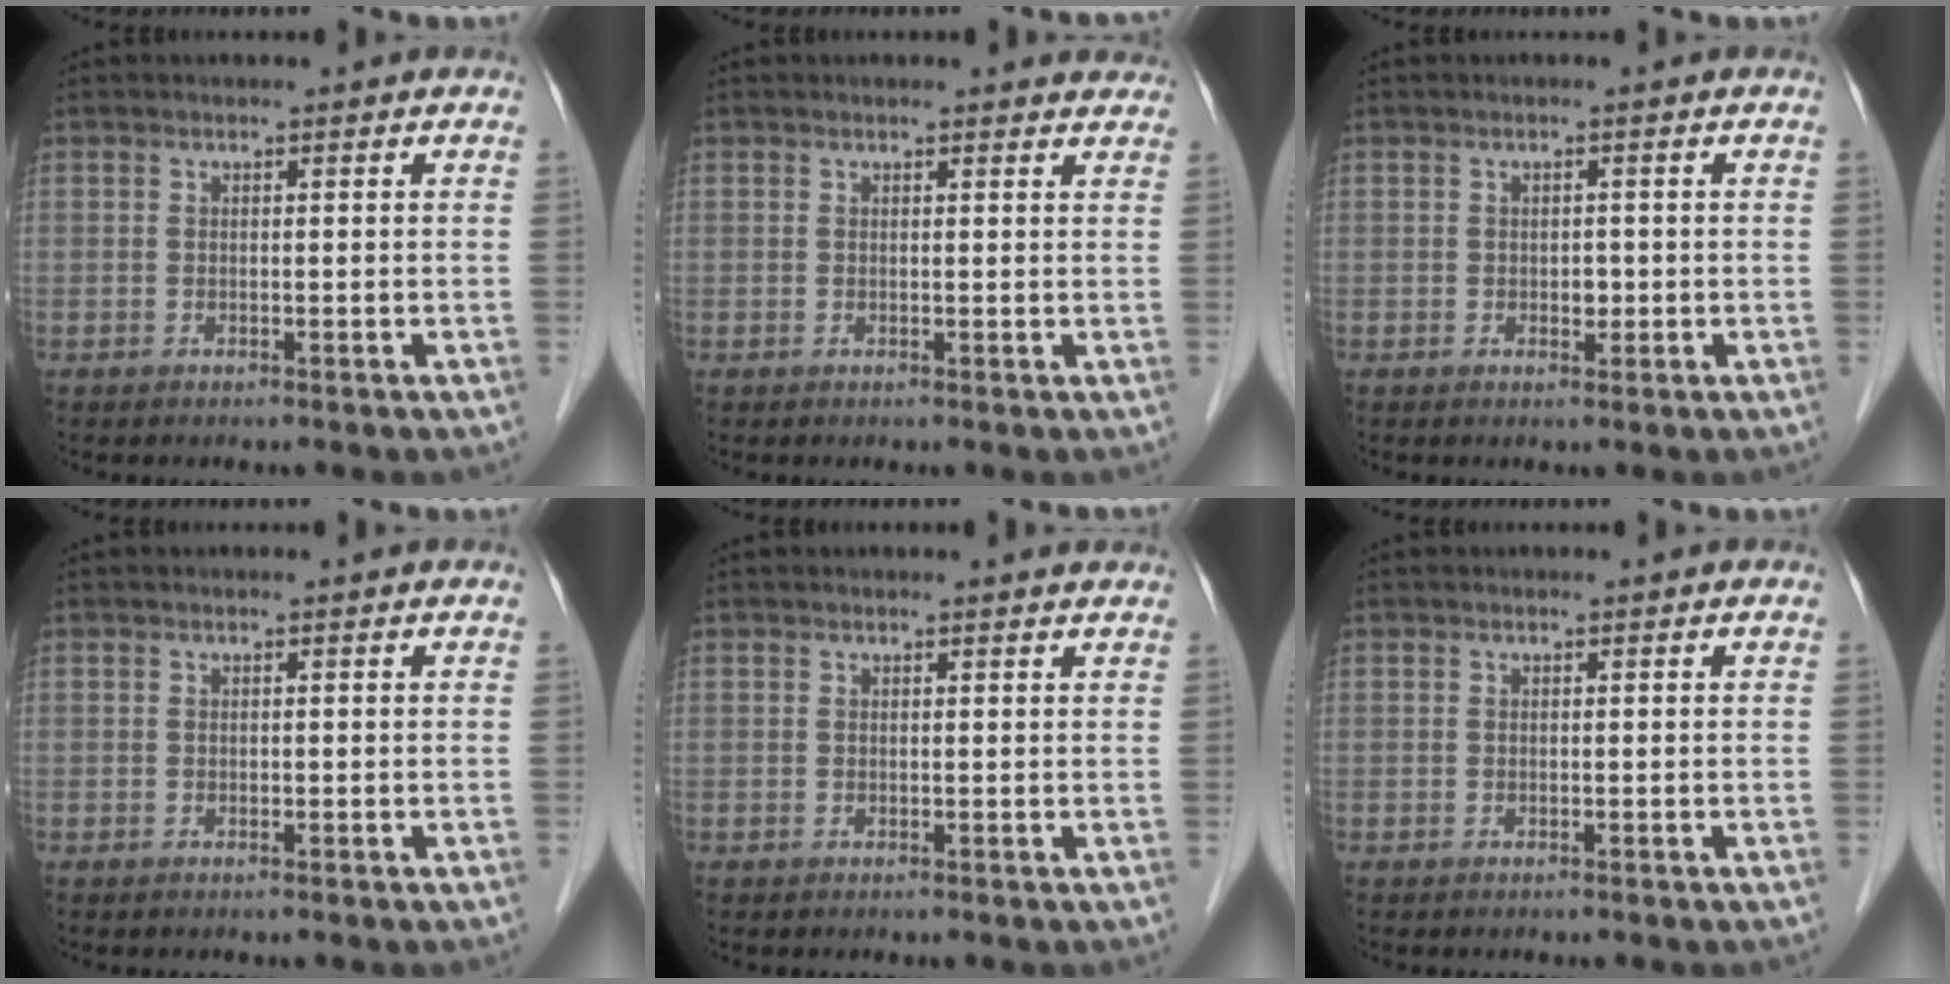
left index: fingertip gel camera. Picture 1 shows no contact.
{"total": 3.1, "force": [2.9, 0.9, 0.2], "torque": [0.003, -0.005, 0.015]}
{"total": 1.3, "force": [-0.3, 0.9, 0.9], "torque": [-0.014, -0.001, -0.002]}
{"total": 0.0}
{"total": 1.7, "force": [1.7, 0.2, 0.2], "torque": [-0.011, 0.000, 0.012]}
{"total": 0.0}